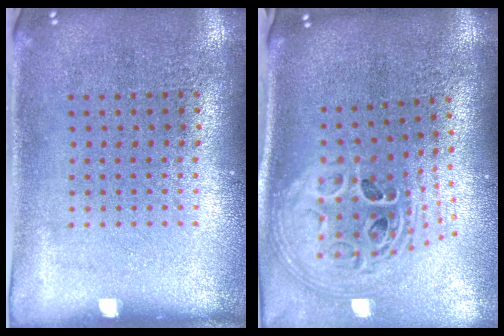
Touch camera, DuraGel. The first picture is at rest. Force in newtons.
{"total": 2.9, "press": 2.1, "slide": 2.1}